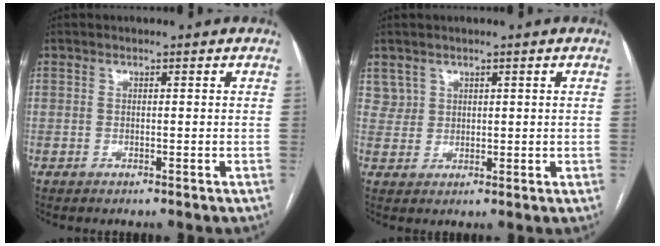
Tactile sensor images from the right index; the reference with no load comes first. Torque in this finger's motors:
{"motor_torque": [-0.23, 0.29, -0.02, 0.00]}